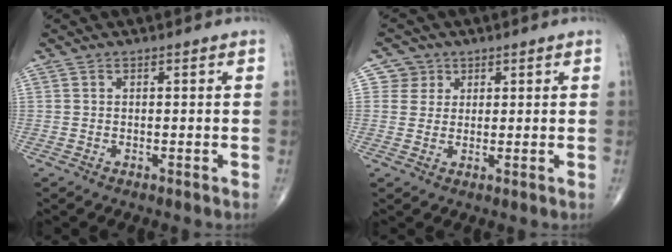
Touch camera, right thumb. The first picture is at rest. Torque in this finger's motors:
{"motor_torque": [0.03, 0.21, 0.09, 0.09, -0.05]}